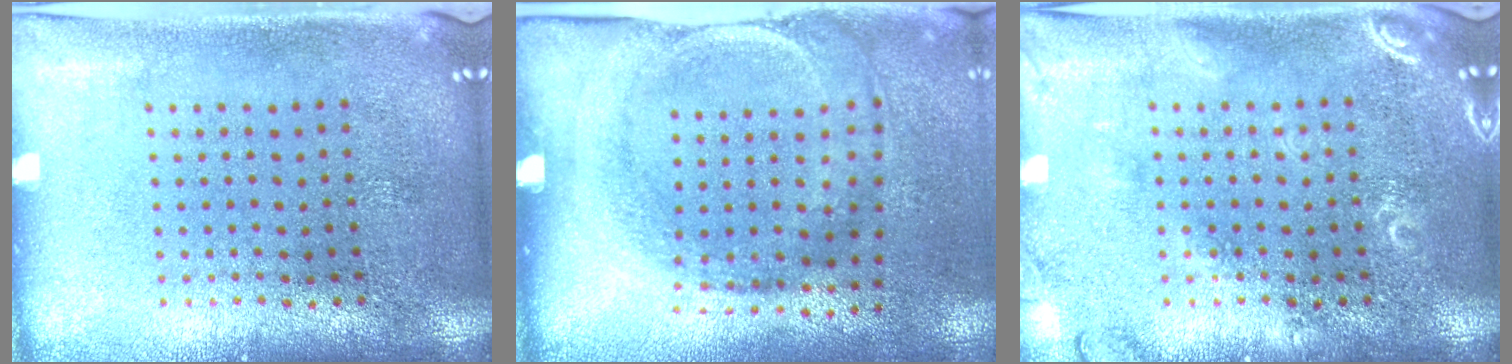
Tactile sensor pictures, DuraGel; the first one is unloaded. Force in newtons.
{"total": 1.9, "press": 1.2, "slide": 1.5}
{"total": 2.5, "press": 2.4, "slide": 0.5}